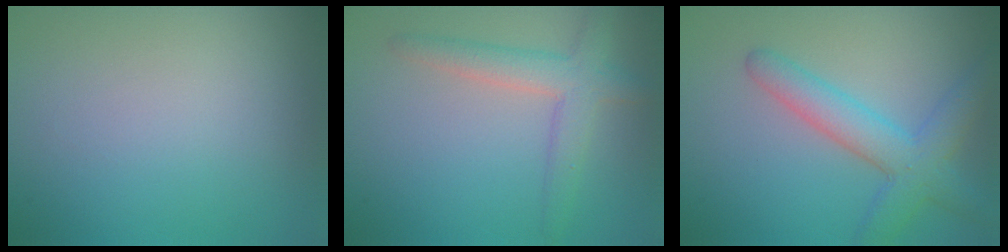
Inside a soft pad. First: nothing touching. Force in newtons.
{"total": 3.5, "press": 3.5, "slide": 0.2}
{"total": 4.5, "press": 4.5, "slide": 0.2}